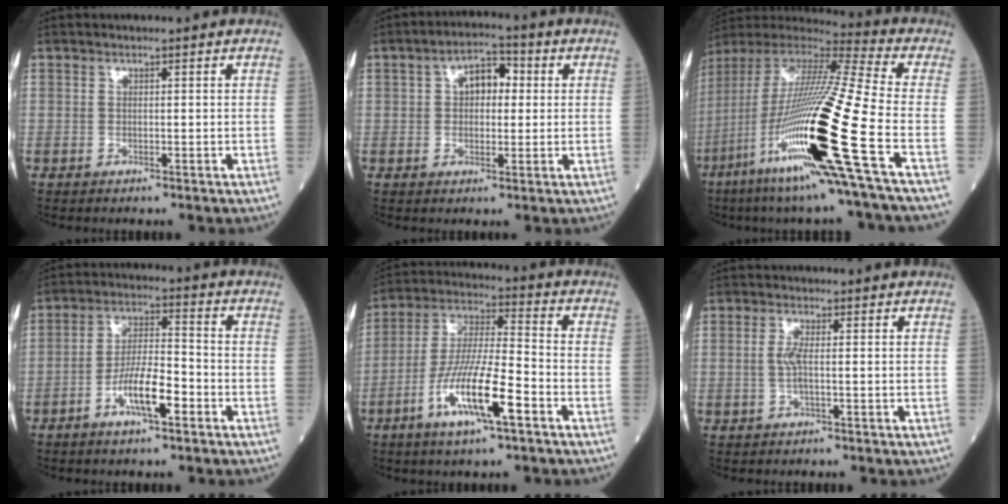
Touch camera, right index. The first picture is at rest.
{"total": 5.8, "force": [1.1, 3.3, 4.7], "torque": [-0.075, 0.024, 0.015]}
{"total": 27.6, "force": [-9.3, 0.2, 26.0], "torque": [-0.506, -0.054, -0.181]}
{"total": 8.4, "force": [-3.8, 1.9, 7.2], "torque": [-0.139, 0.004, -0.071]}
{"total": 13.7, "force": [-6.0, 1.7, 12.2], "torque": [-0.240, -0.012, -0.114]}
{"total": 2.4, "force": [-0.1, 0.4, 2.3], "torque": [-0.054, -0.001, -0.003]}